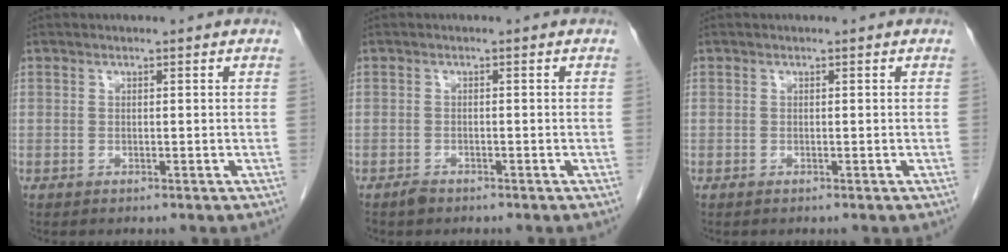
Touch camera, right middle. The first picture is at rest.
{"total": 1.2, "force": [-1.0, 0.4, 0.3], "torque": [-0.010, -0.001, -0.016]}
{"total": 0.0}